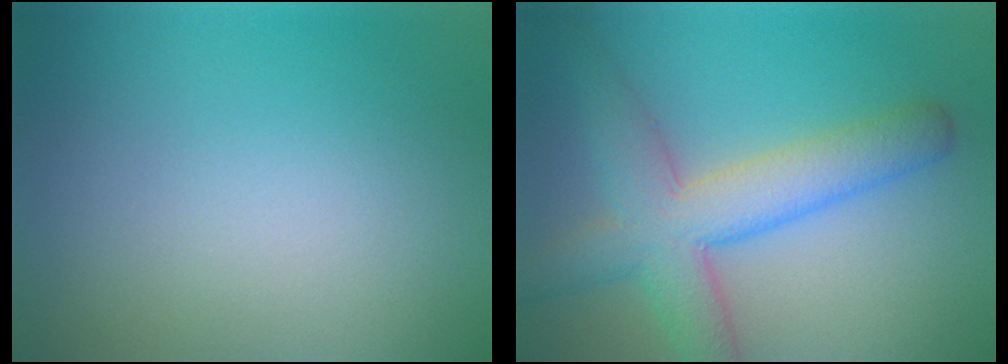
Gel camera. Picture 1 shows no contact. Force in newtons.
{"total": 6.8, "press": 6.8, "slide": 0.2}